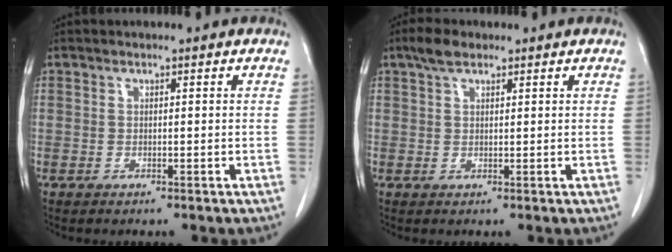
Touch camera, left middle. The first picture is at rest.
{"total": 2.8, "force": [2.0, 1.3, 1.5], "torque": [-0.031, 0.011, 0.036]}